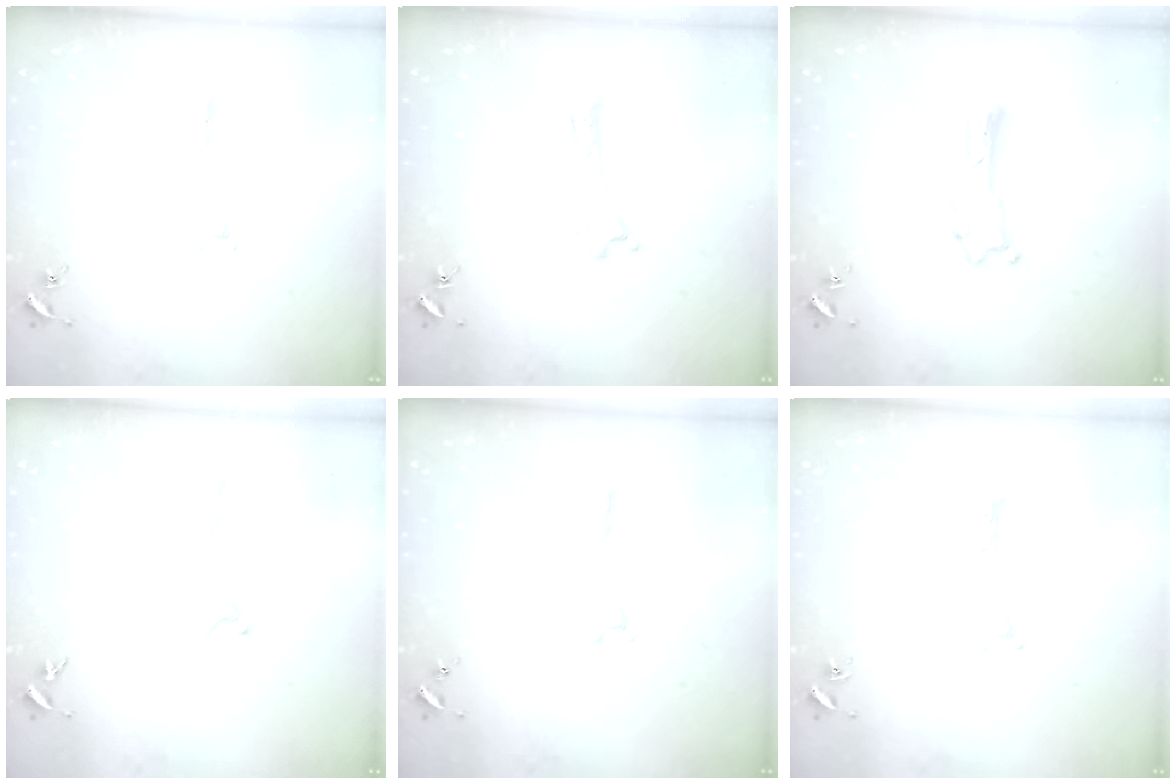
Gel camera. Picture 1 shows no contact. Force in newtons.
{"total": 0.0}
{"total": 2.0, "press": 2.0, "slide": 0.3}
{"total": 0.0}
{"total": 0.5, "press": 0.5, "slide": 0.1}
{"total": 0.0}